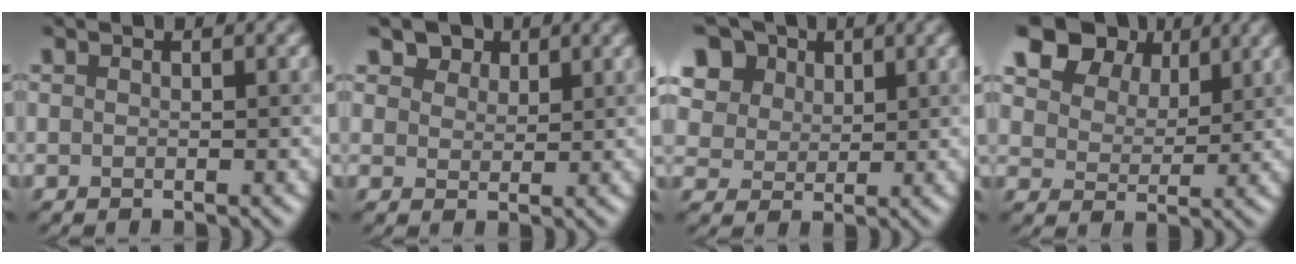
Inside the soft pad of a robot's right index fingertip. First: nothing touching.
{"total": 4.0, "force": [2.9, 2.5, 1.4], "torque": [-0.040, -0.012, 0.053]}
{"total": 10.2, "force": [5.7, 7.3, 4.4], "torque": [-0.114, 0.029, 0.086]}
{"total": 8.3, "force": [5.6, 5.0, 3.6], "torque": [-0.097, 0.004, 0.103]}